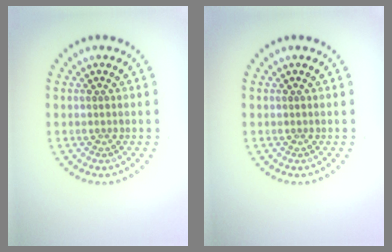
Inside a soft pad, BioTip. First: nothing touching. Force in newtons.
{"total": 0.0}